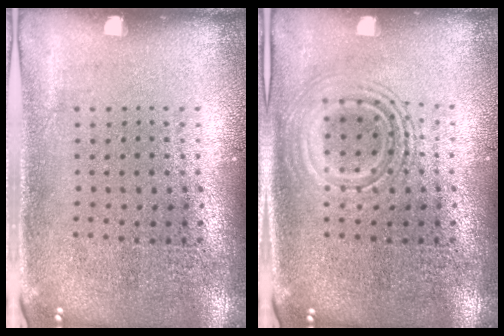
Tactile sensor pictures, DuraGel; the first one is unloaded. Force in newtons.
{"total": 1.9, "press": 1.9, "slide": 0.3}